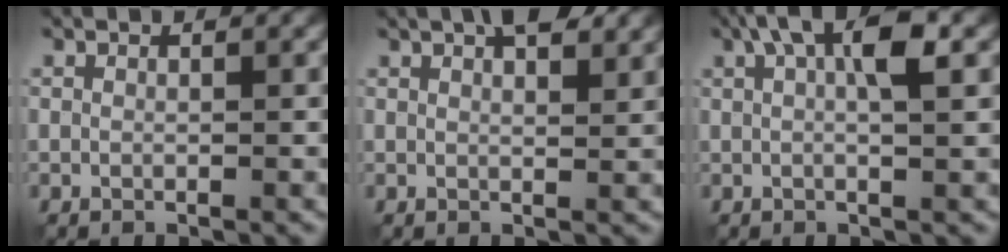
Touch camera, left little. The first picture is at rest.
{"total": 3.5, "force": [2.2, 1.0, 2.5], "torque": [-0.034, 0.007, 0.031]}
{"total": 5.5, "force": [1.8, 1.4, 5.0], "torque": [-0.083, 0.012, 0.025]}